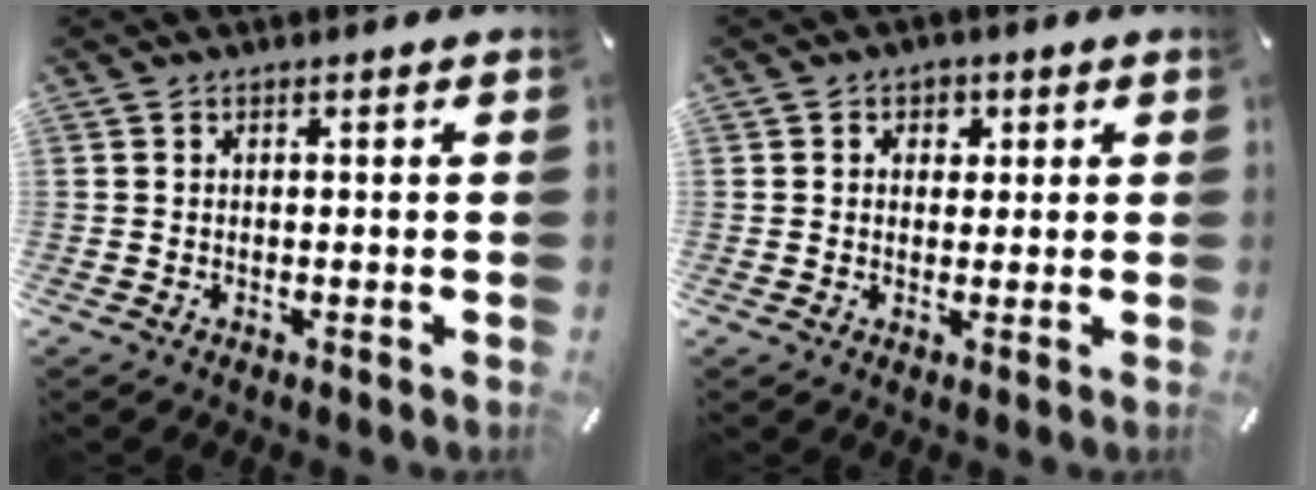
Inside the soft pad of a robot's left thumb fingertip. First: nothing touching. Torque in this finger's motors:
{"motor_torque": [0.13, -0.29, -0.02, -0.03, 0.00]}